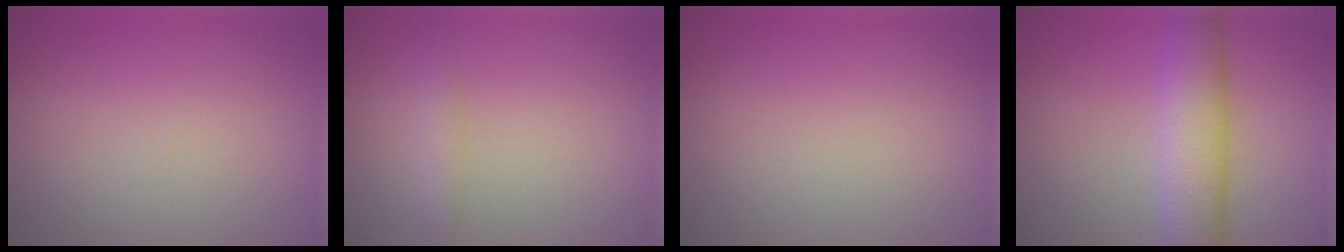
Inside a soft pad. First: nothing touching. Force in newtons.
{"total": 1.6, "press": 1.6, "slide": 0.0}
{"total": 0.0}
{"total": 6.5, "press": 6.5, "slide": 0.2}